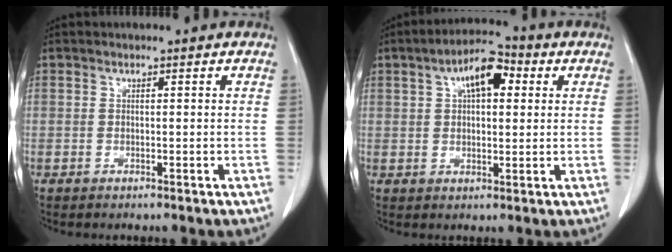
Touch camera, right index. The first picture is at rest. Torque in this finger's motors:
{"motor_torque": [0.58, -0.07, 0.16, 0.11]}